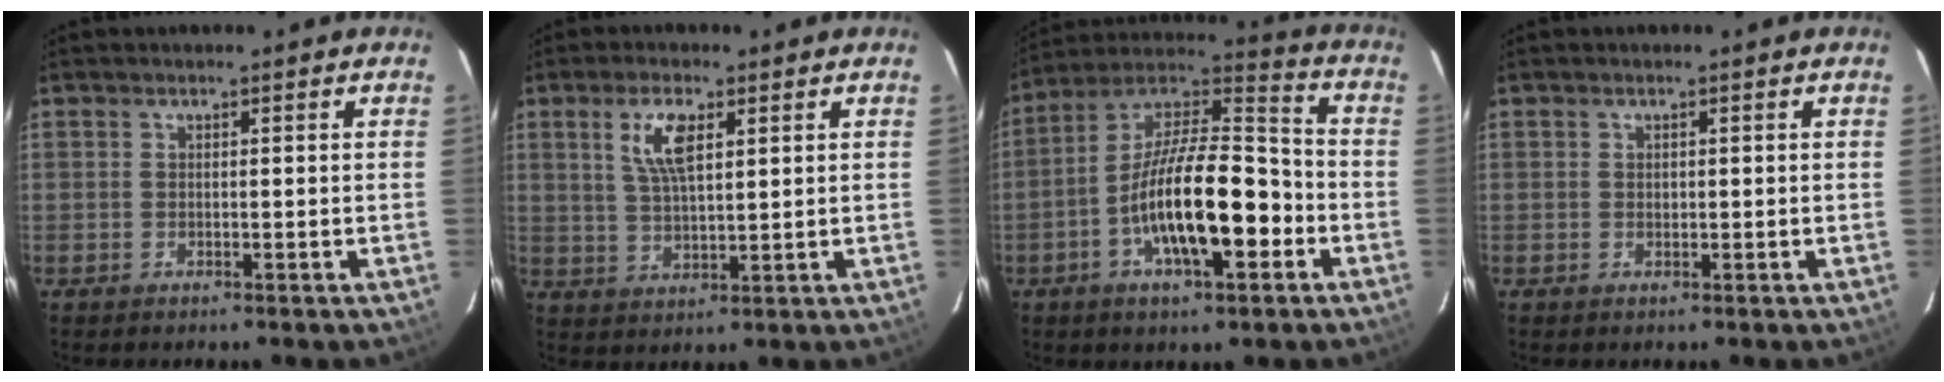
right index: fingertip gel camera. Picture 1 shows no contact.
{"total": 6.7, "force": [2.8, 2.5, 5.6], "torque": [-0.106, 0.005, 0.057]}
{"total": 18.3, "force": [-5.9, 6.2, 16.1], "torque": [-0.290, 0.006, -0.108]}
{"total": 0.7, "force": [0.0, 0.7, 0.1], "torque": [0.000, 0.000, 0.002]}